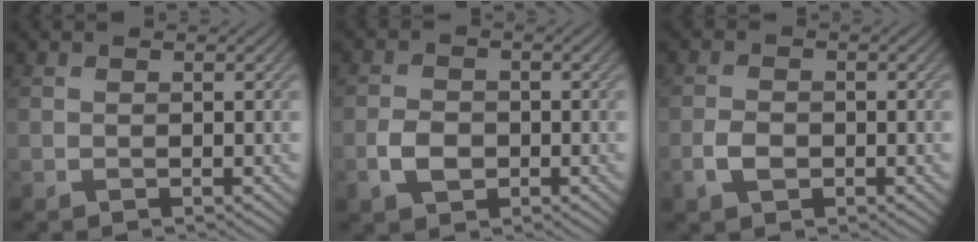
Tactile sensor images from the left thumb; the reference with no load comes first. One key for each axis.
{"total": 3.3, "fx": -1.2, "fy": 2.4, "fz": 2.1, "tx": -0.046, "ty": -0.002, "tz": -0.028}
{"total": 2.6, "fx": -1.0, "fy": 1.7, "fz": 1.7, "tx": -0.036, "ty": -0.001, "tz": -0.023}